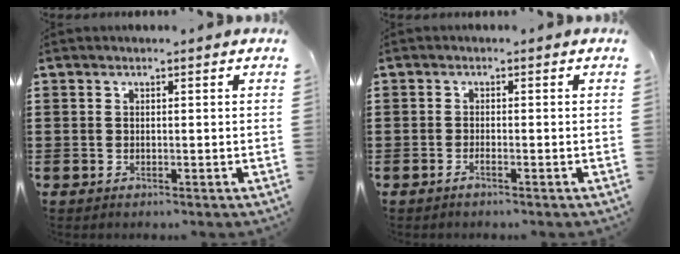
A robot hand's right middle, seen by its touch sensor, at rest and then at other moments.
{"total": 0.7, "force": [-0.5, 0.0, 0.4], "torque": [-0.010, -0.003, -0.008]}